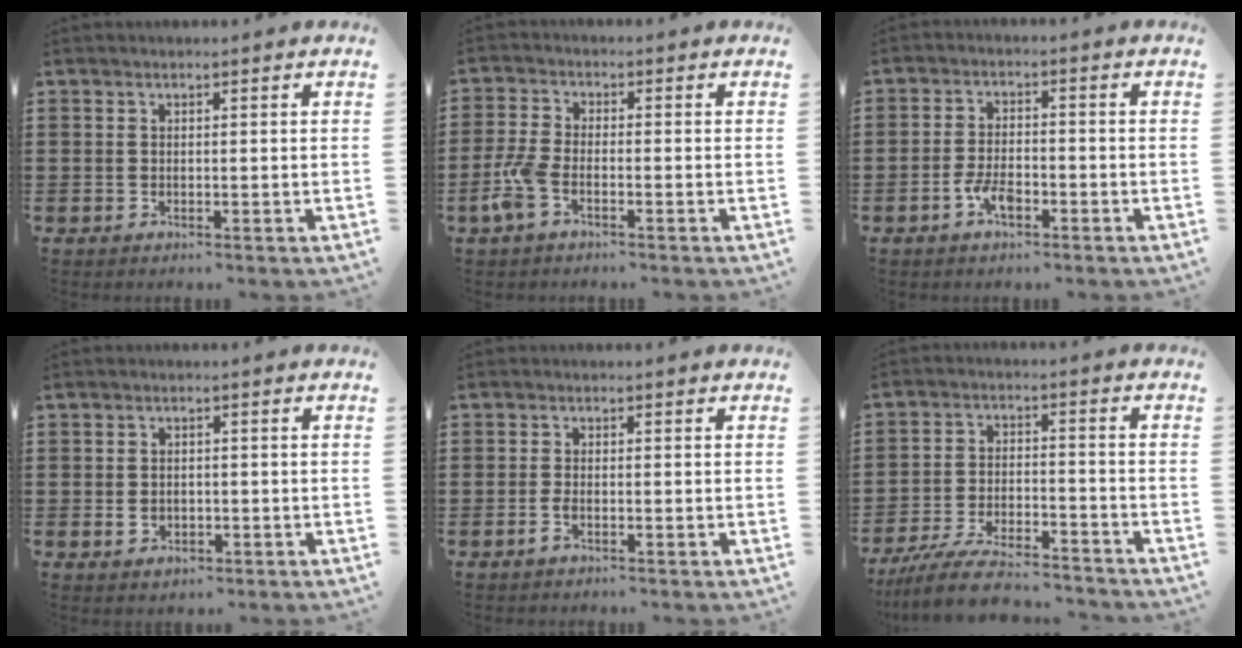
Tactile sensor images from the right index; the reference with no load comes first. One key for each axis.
{"total": 4.4, "fx": -2.3, "fy": 1.6, "fz": 3.4, "tx": -0.092, "ty": -0.007, "tz": -0.049}
{"total": 4.1, "fx": -2.2, "fy": 1.7, "fz": 3.0, "tx": -0.072, "ty": -0.002, "tz": -0.045}
{"total": 1.9, "fx": -0.5, "fy": 1.5, "fz": 1.1, "tx": -0.025, "ty": 0.003, "tz": -0.012}
{"total": 1.6, "fx": -0.8, "fy": 0.4, "fz": 1.3, "tx": -0.032, "ty": -0.003, "tz": -0.016}
{"total": 7.7, "fx": -7.0, "fy": 0.8, "fz": 2.9, "tx": -0.065, "ty": 0.006, "tz": -0.138}